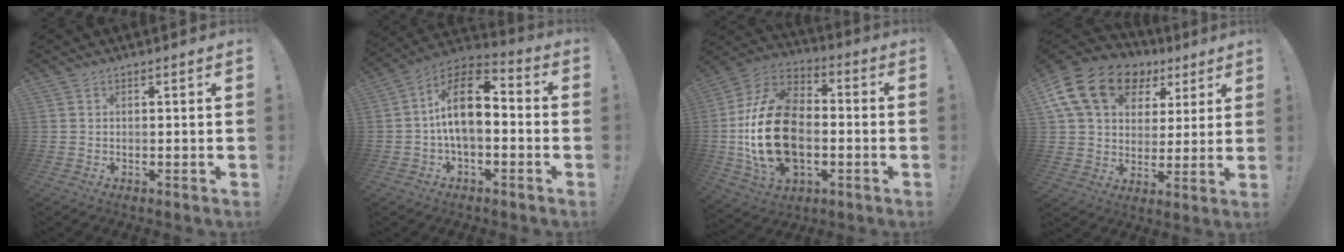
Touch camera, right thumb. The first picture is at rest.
{"total": 14.3, "force": [0.1, 7.8, 12.0], "torque": [-0.208, 0.014, 0.004]}
{"total": 25.2, "force": [-3.0, 16.6, 18.8], "torque": [-0.354, 0.034, -0.034]}
{"total": 19.9, "force": [9.0, 13.7, 11.2], "torque": [-0.187, -0.031, 0.173]}